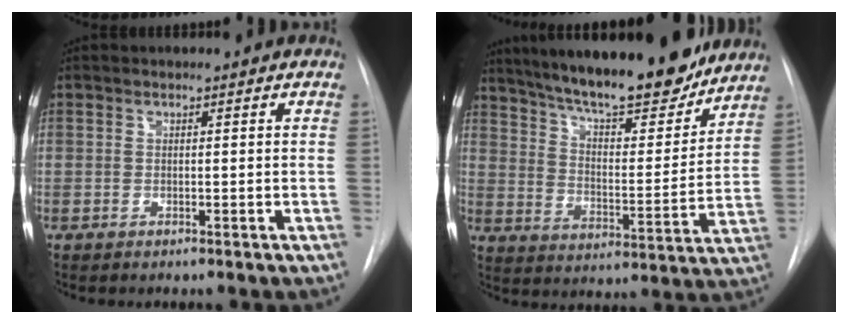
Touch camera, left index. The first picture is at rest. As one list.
[{"total": 21.4, "force": [18.1, 4.1, 10.6], "torque": [-0.172, -0.005, 0.267]}]